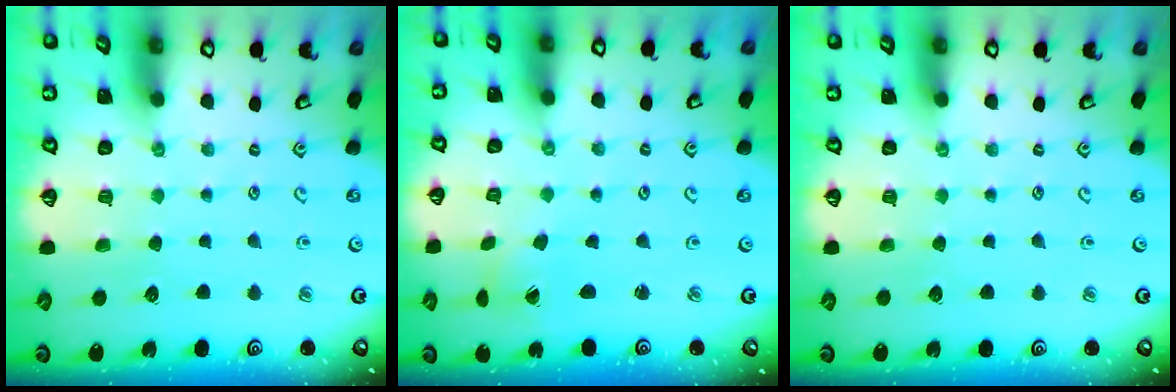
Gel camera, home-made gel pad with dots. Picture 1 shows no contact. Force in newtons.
{"total": 1.3, "press": 1.3, "slide": 0.0}
{"total": 0.0}